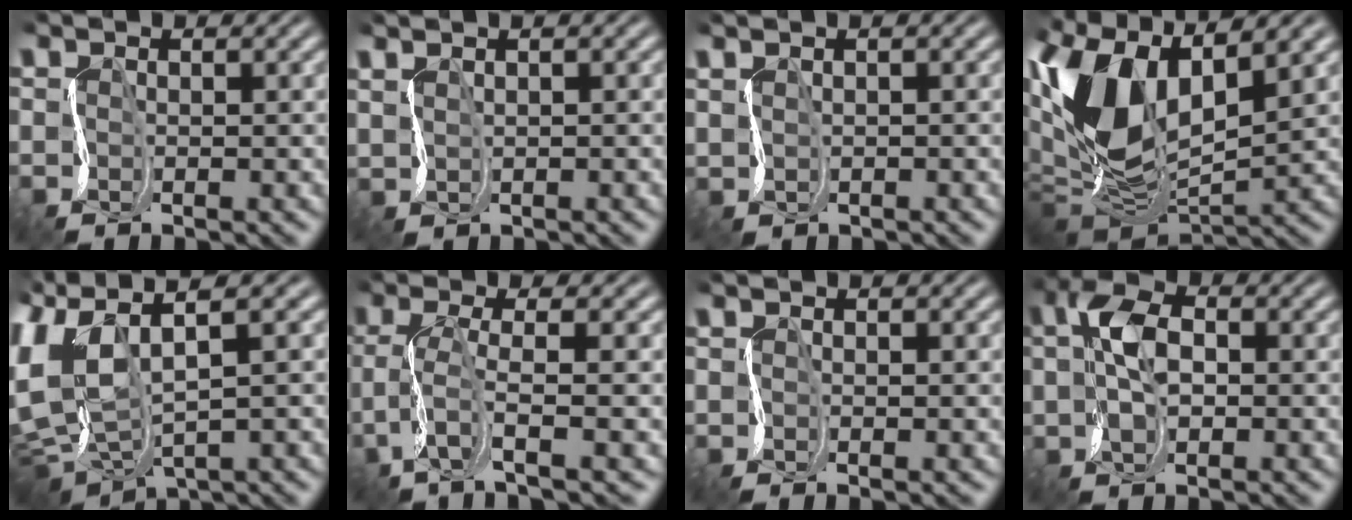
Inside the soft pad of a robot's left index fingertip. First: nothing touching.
{"total": 1.7, "force": [1.4, 0.6, 0.8], "torque": [-0.021, 0.013, 0.023]}
{"total": 0.9, "force": [0.8, 0.3, 0.3], "torque": [-0.011, 0.009, 0.012]}
{"total": 10.1, "force": [2.6, 5.2, 8.2], "torque": [-0.192, 0.007, 0.042]}
{"total": 8.3, "force": [0.9, 4.4, 6.9], "torque": [-0.165, 0.000, 0.016]}
{"total": 3.9, "force": [-0.9, 0.4, 3.7], "torque": [-0.089, 0.002, -0.031]}
{"total": 1.3, "force": [-0.3, 0.4, 1.2], "torque": [-0.009, -0.002, -0.004]}
{"total": 4.4, "force": [0.3, 2.5, 3.6], "torque": [-0.074, 0.012, -0.006]}